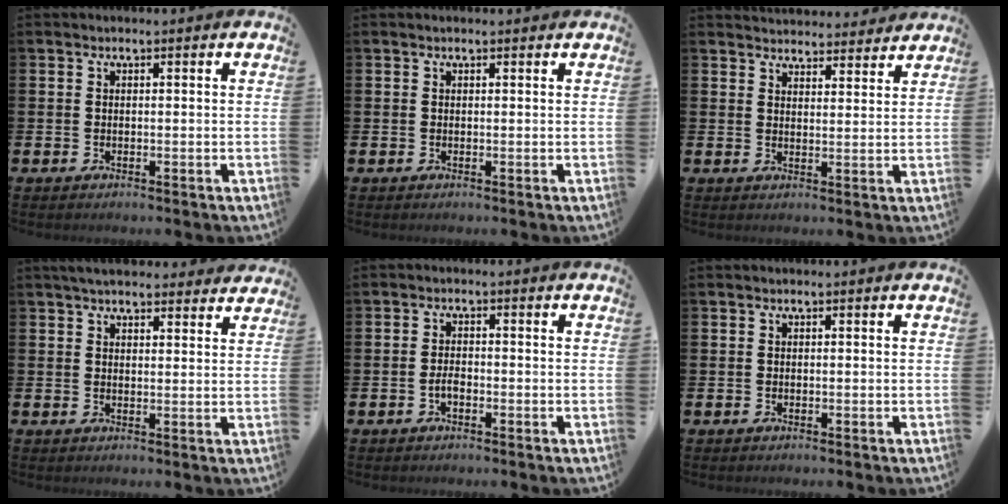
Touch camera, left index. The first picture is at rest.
{"total": 0.0}
{"total": 4.1, "force": [4.0, 0.8, -0.2], "torque": [0.005, -0.027, 0.070]}
{"total": 4.1, "force": [3.9, 0.9, 1.0], "torque": [-0.021, -0.012, 0.072]}
{"total": 1.7, "force": [-0.7, 0.9, 1.3], "torque": [-0.022, 0.001, -0.015]}
{"total": 0.0}